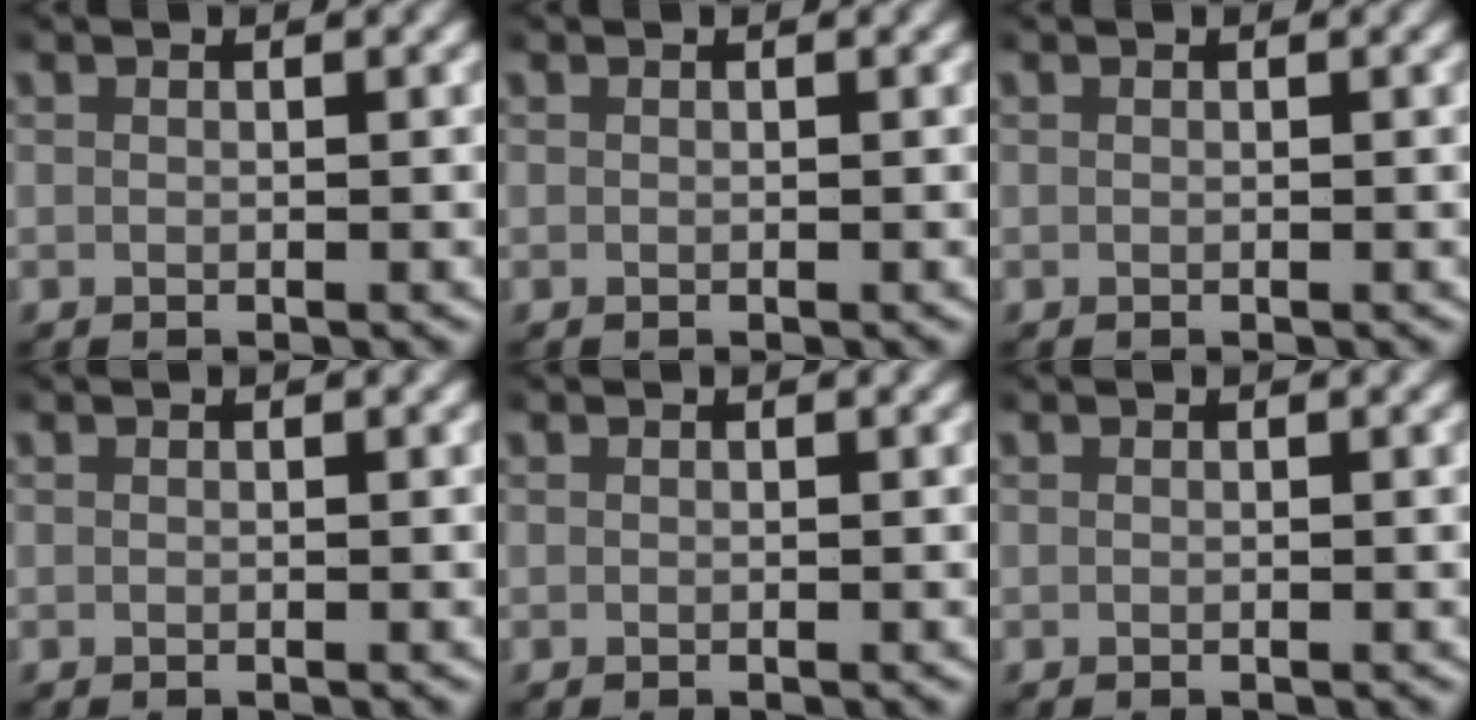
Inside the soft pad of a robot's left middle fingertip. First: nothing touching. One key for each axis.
{"total": 0.0}
{"total": 0.0}
{"total": 0.0}
{"total": 0.0}
{"total": 0.0}